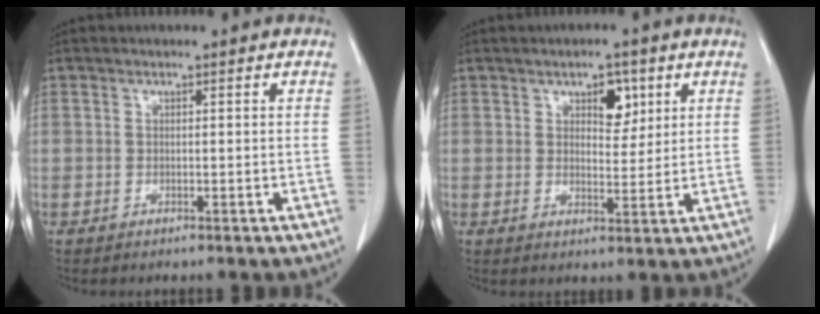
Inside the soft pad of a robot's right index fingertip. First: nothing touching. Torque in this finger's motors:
{"motor_torque": [0.12, 0.19, 0.11, 0.03]}